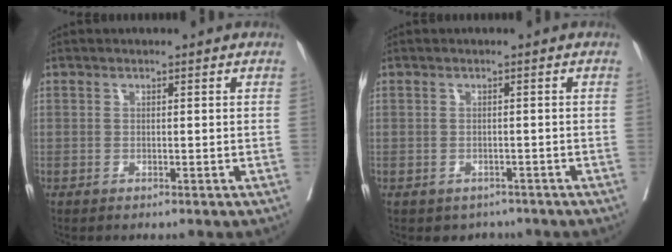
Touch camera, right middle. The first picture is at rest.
{"total": 2.7, "force": [-2.1, 1.7, 0.3], "torque": [0.000, 0.007, -0.027]}